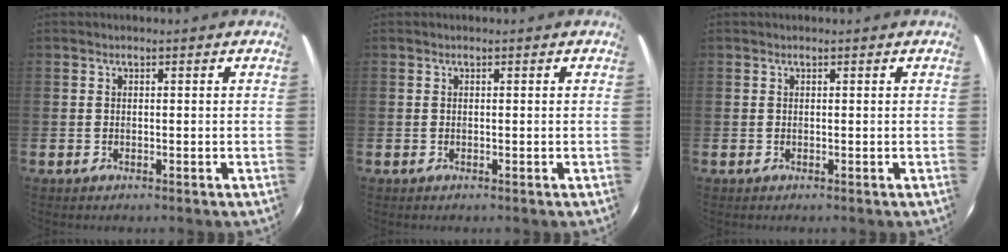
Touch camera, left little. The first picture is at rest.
{"total": 0.0}
{"total": 0.0}